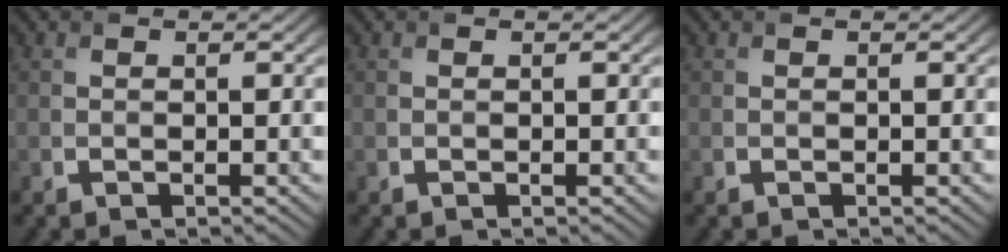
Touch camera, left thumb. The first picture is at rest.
{"total": 0.0}
{"total": 0.0}